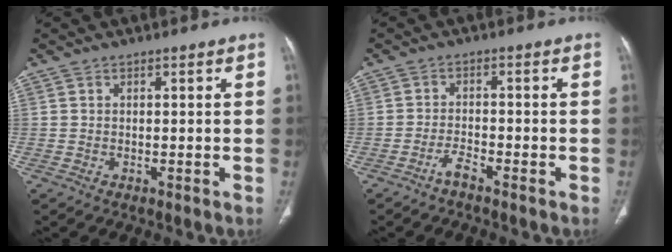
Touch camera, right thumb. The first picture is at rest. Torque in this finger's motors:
{"motor_torque": [0.56, 0.02, 0.03, -0.75, 0.08]}